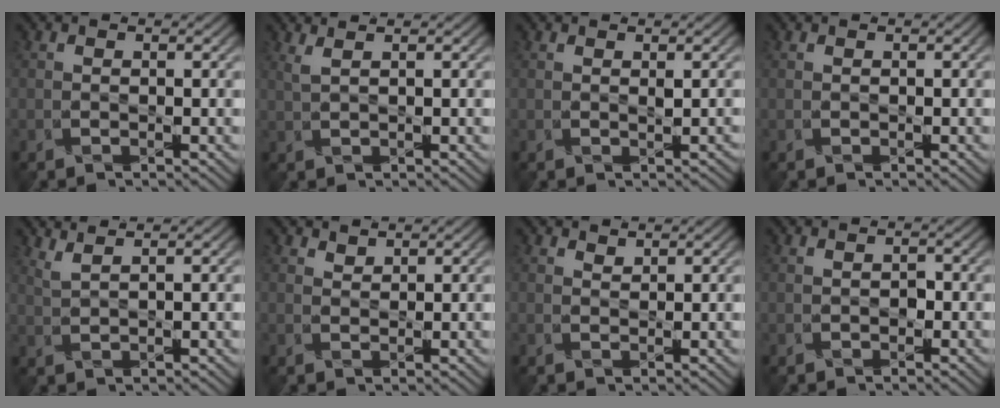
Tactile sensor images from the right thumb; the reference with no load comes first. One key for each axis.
{"total": 1.8, "fx": 1.7, "fy": -0.1, "fz": 0.2, "tx": 0.000, "ty": 0.003, "tz": 0.032}
{"total": 0.9, "fx": 0.5, "fy": -0.2, "fz": -0.6, "tx": 0.012, "ty": 0.002, "tz": 0.011}
{"total": 0.0}
{"total": 2.6, "fx": 2.6, "fy": 0.0, "fz": 0.3, "tx": 0.003, "ty": 0.001, "tz": 0.047}
{"total": 2.2, "fx": 1.7, "fy": -0.1, "fz": -1.3, "tx": 0.023, "ty": -0.004, "tz": 0.038}
{"total": 1.8, "fx": 1.4, "fy": -0.1, "fz": -1.1, "tx": 0.018, "ty": -0.005, "tz": 0.030}
{"total": 1.1, "fx": -0.5, "fy": 1.0, "fz": -0.1, "tx": 0.007, "ty": -0.005, "tz": -0.008}